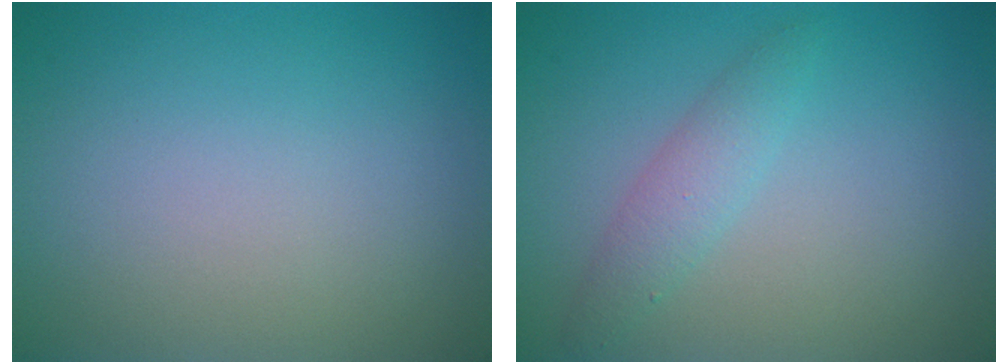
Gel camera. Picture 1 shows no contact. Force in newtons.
{"total": 2.1, "press": 2.1, "slide": 0.1}